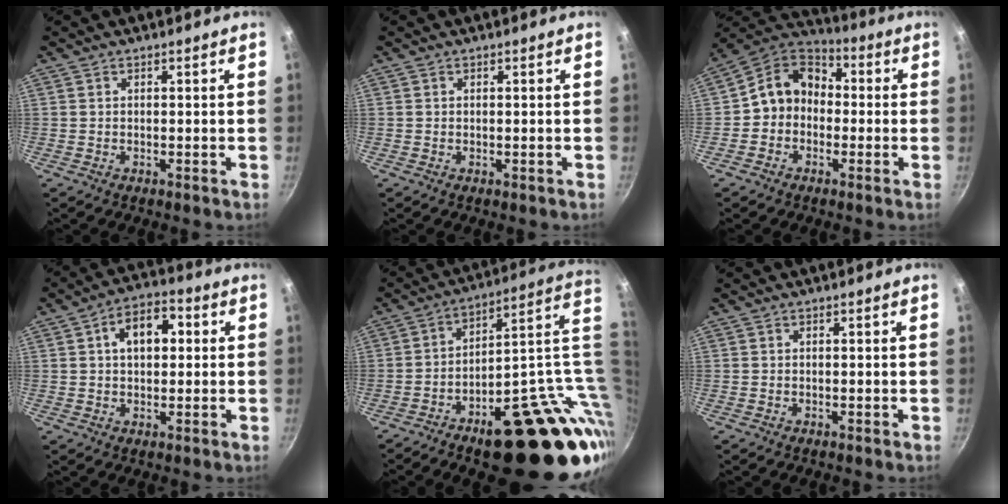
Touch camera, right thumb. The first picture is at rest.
{"total": 0.0}
{"total": 10.6, "force": [-0.6, 8.9, 5.8], "torque": [-0.060, 0.040, -0.036]}
{"total": 9.2, "force": [1.9, 5.8, 6.8], "torque": [-0.075, 0.018, 0.021]}
{"total": 28.7, "force": [-3.5, 12.7, 25.4], "torque": [-0.271, 0.032, -0.030]}
{"total": 0.0}